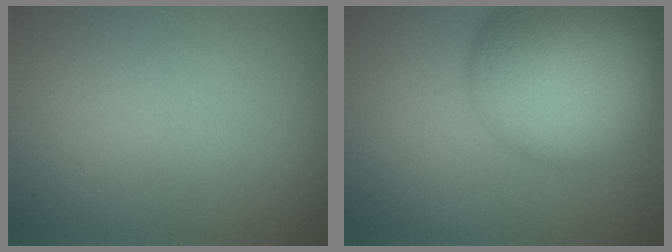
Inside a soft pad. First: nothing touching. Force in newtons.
{"total": 13.0, "press": 13.0, "slide": 0.7}